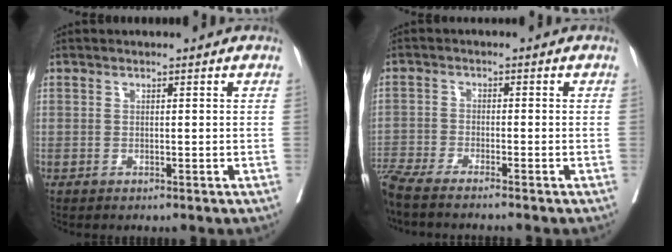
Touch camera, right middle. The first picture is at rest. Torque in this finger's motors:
{"motor_torque": [0.38, -0.95, 0.03, 0.03]}